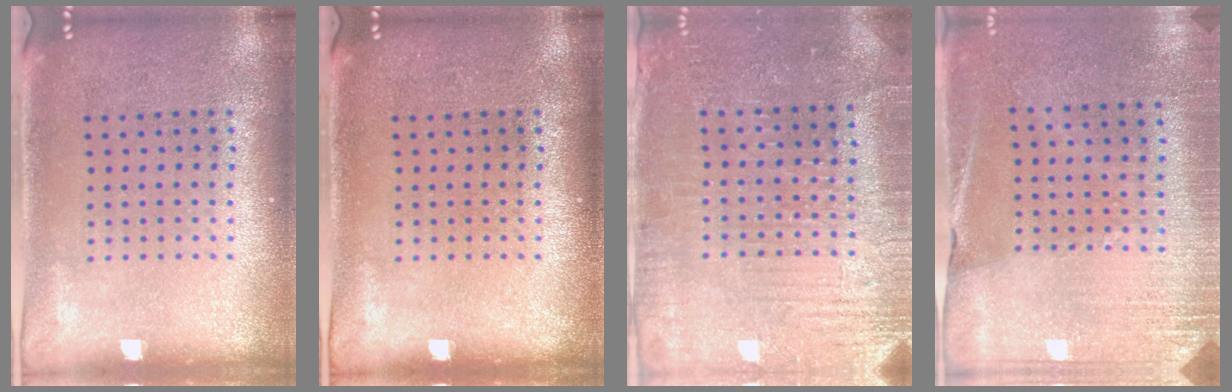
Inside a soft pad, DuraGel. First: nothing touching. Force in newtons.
{"total": 0.0}
{"total": 3.4, "press": 3.4, "slide": 0.5}
{"total": 2.6, "press": 2.5, "slide": 0.6}